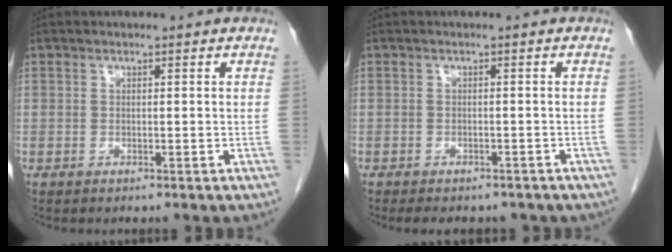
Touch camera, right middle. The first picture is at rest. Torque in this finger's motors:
{"motor_torque": [1.24, -0.90, 0.10, 0.04]}